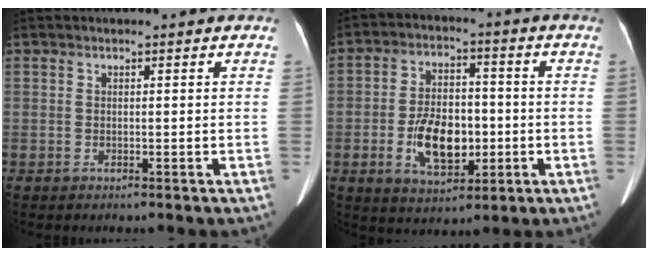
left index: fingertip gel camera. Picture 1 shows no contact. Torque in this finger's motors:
{"motor_torque": [0.30, 0.10, 0.68, 0.13]}